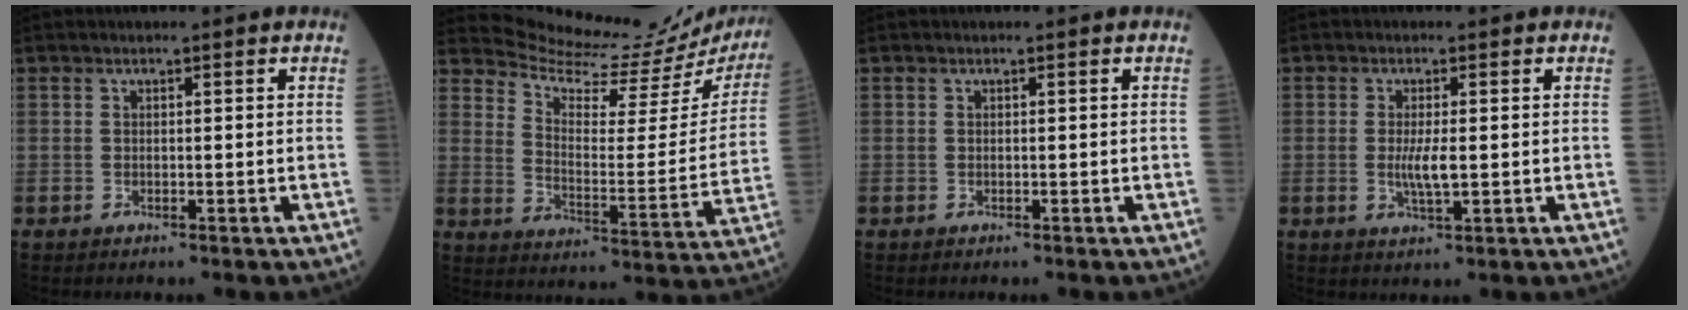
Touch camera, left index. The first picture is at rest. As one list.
[{"total": 18.9, "force": [18.8, 1.3, 1.4], "torque": [-0.029, -0.103, 0.235]}, {"total": 0.0}, {"total": 3.2, "force": [-0.5, 0.5, 3.1], "torque": [-0.067, -0.010, -0.006]}]